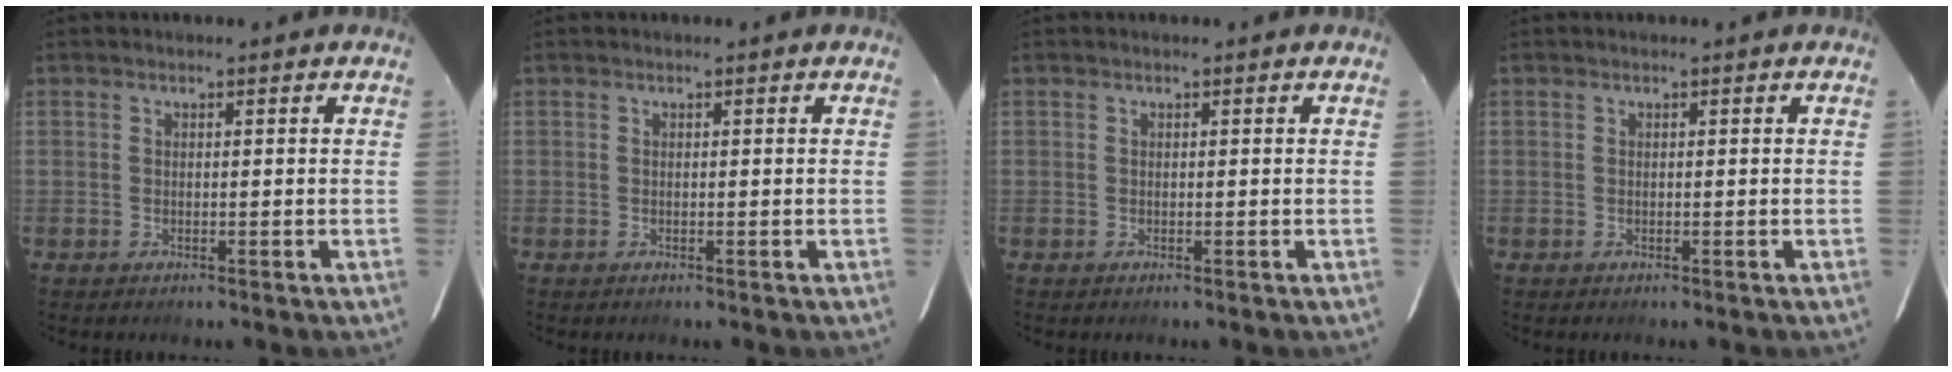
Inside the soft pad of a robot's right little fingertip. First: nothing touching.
{"total": 0.0}
{"total": 0.0}
{"total": 0.0}